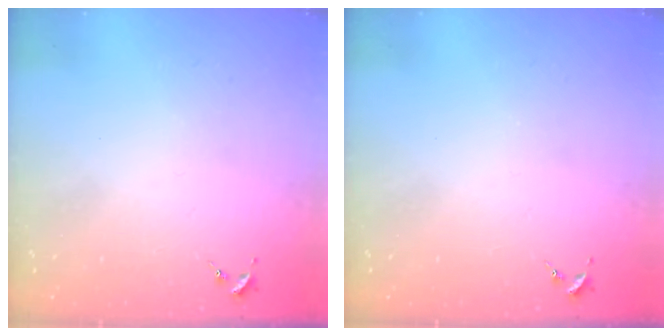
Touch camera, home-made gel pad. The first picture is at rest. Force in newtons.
{"total": 0.0}